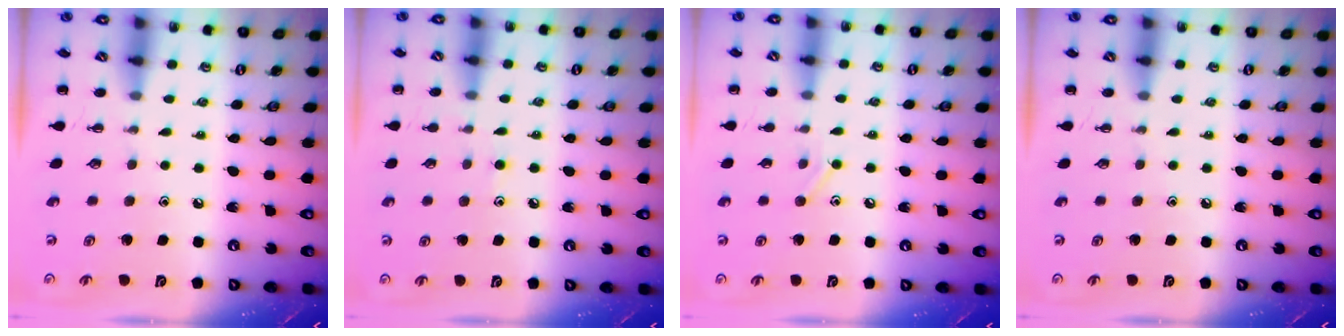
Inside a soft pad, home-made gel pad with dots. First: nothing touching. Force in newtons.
{"total": 6.7, "press": 6.3, "slide": 2.3}
{"total": 6.6, "press": 6.4, "slide": 1.7}
{"total": 0.0}